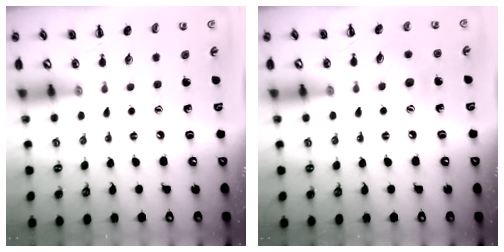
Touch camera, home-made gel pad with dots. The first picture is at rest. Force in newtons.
{"total": 7.2, "press": 7.1, "slide": 1.0}